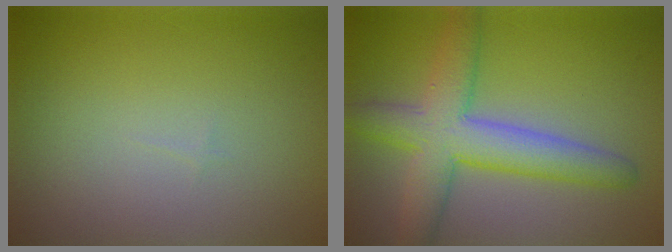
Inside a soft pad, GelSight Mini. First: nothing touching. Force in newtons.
{"total": 6.9, "press": 6.9, "slide": 0.4}